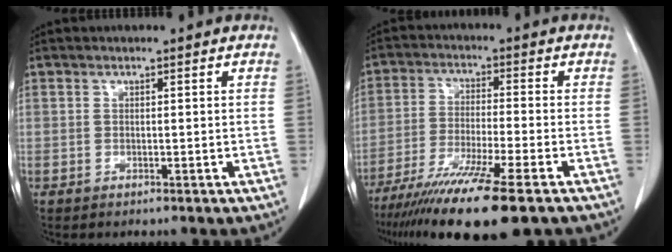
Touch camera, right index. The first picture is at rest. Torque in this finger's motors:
{"motor_torque": [1.08, -1.06, 0.97, 0.21]}